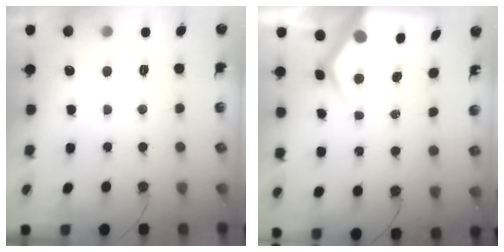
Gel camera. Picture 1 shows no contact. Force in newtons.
{"total": 7.8, "press": 7.7, "slide": 1.3}